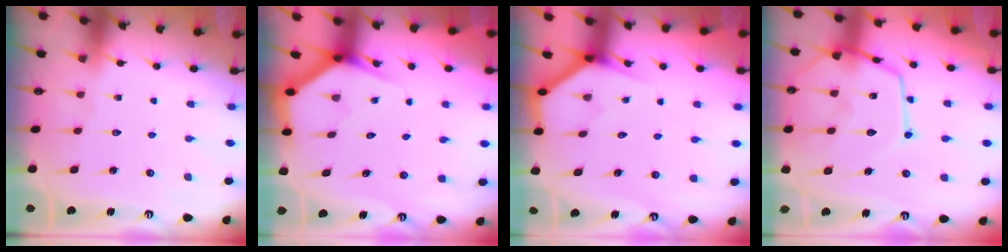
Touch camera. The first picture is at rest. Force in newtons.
{"total": 3.2, "press": 3.2, "slide": 0.2}
{"total": 3.9, "press": 3.9, "slide": 0.3}
{"total": 16.3, "press": 16.3, "slide": 1.4}